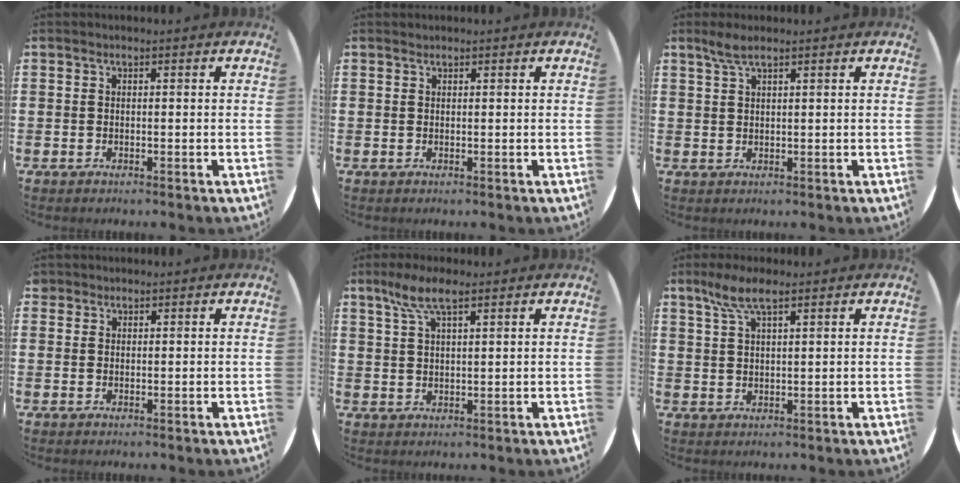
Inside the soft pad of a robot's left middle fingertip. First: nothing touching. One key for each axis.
{"total": 0.0}
{"total": 2.4, "fx": 1.8, "fy": 0.3, "fz": 1.6, "tx": -0.034, "ty": 0.003, "tz": 0.032}
{"total": 0.9, "fx": 0.8, "fy": 0.4, "fz": -0.1, "tx": -0.001, "ty": 0.001, "tz": 0.017}
{"total": 5.8, "fx": 3.7, "fy": 1.6, "fz": 4.2, "tx": -0.092, "ty": 0.006, "tz": 0.066}
{"total": 5.2, "fx": 3.3, "fy": 1.4, "fz": 3.7, "tx": -0.080, "ty": 0.006, "tz": 0.060}